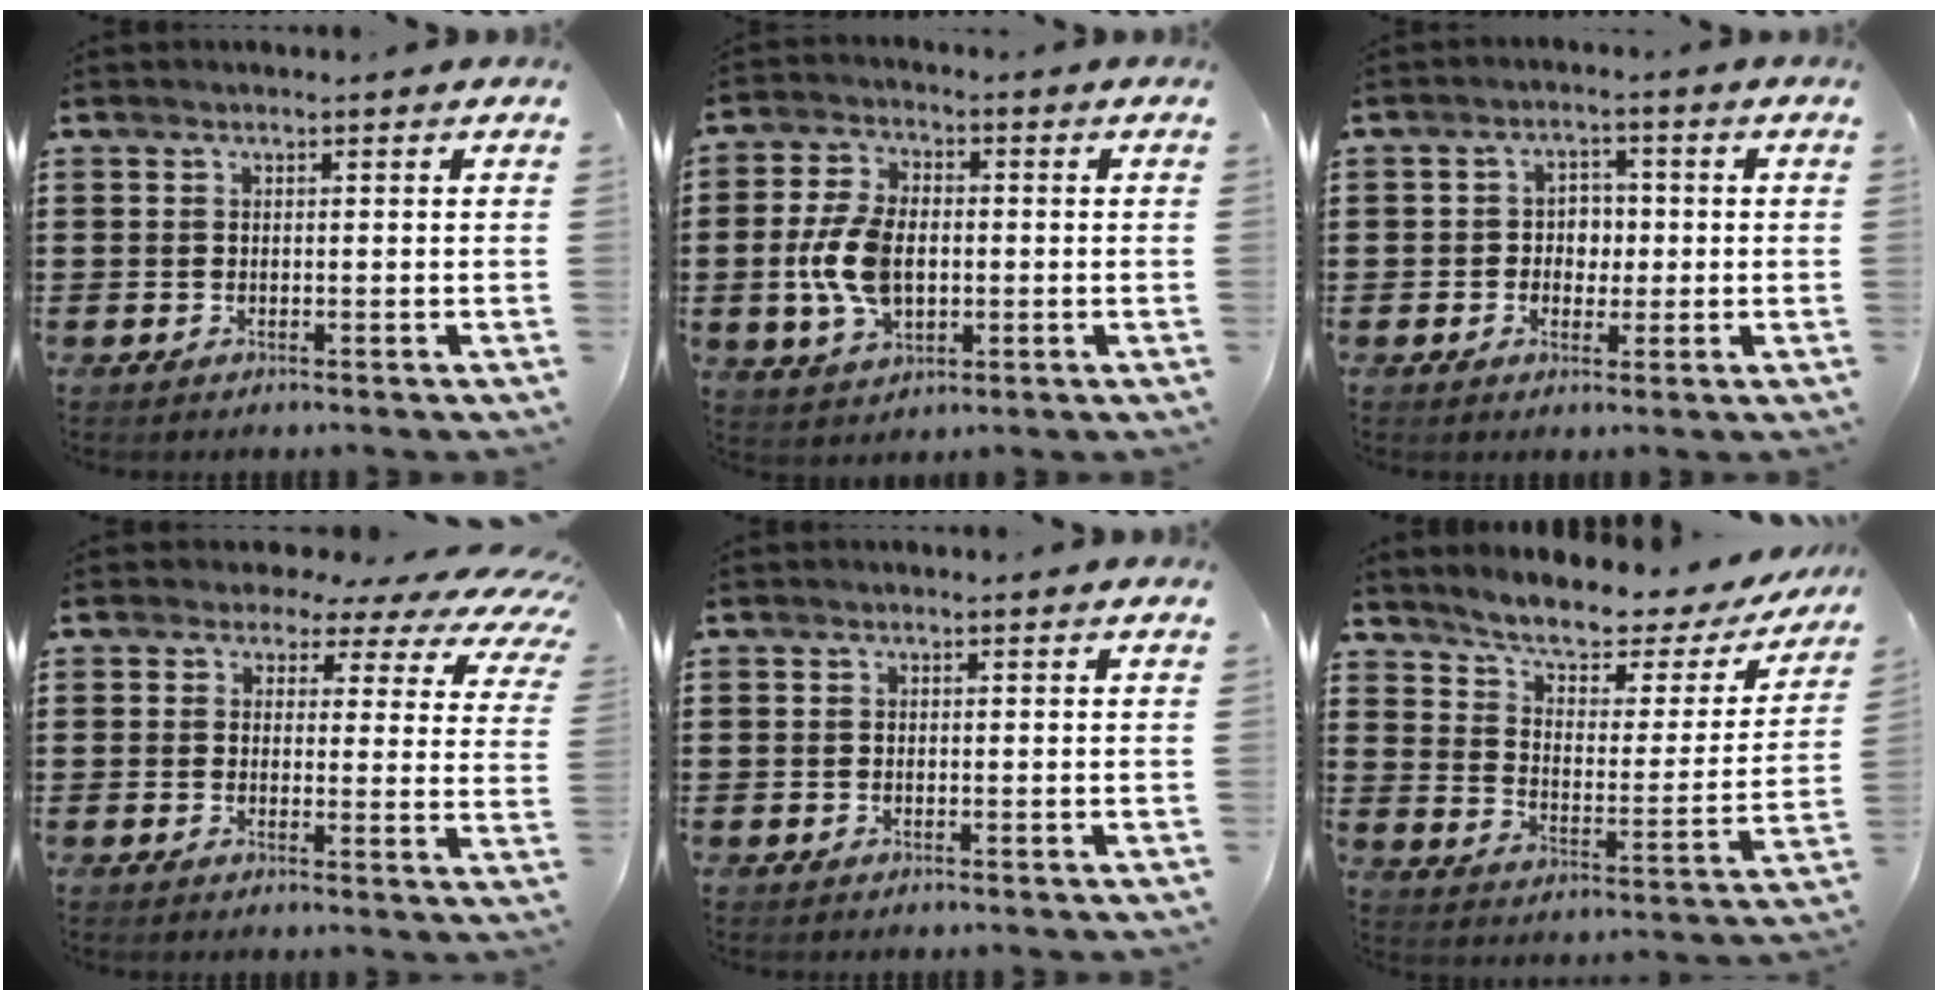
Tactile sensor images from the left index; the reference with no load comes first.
{"total": 9.2, "force": [-0.8, 5.6, 7.2], "torque": [-0.178, 0.002, -0.021]}
{"total": 3.6, "force": [-0.3, 3.1, 1.8], "torque": [-0.039, 0.006, -0.015]}
{"total": 3.5, "force": [2.3, 2.2, 1.4], "torque": [-0.029, -0.015, 0.032]}
{"total": 0.0}
{"total": 6.2, "force": [5.0, 1.6, 3.3], "torque": [-0.079, -0.029, 0.079]}